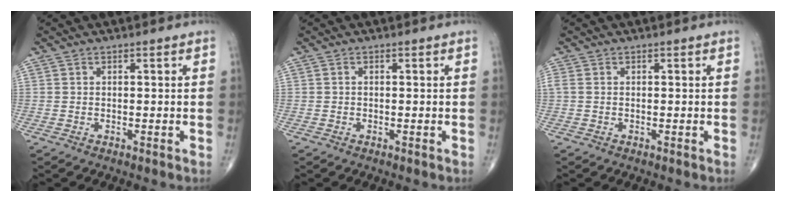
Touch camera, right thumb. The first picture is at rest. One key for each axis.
{"total": 0.0}
{"total": 0.9, "fx": 0.0, "fy": 0.6, "fz": 0.7, "tx": -0.022, "ty": 0.005, "tz": 0.000}